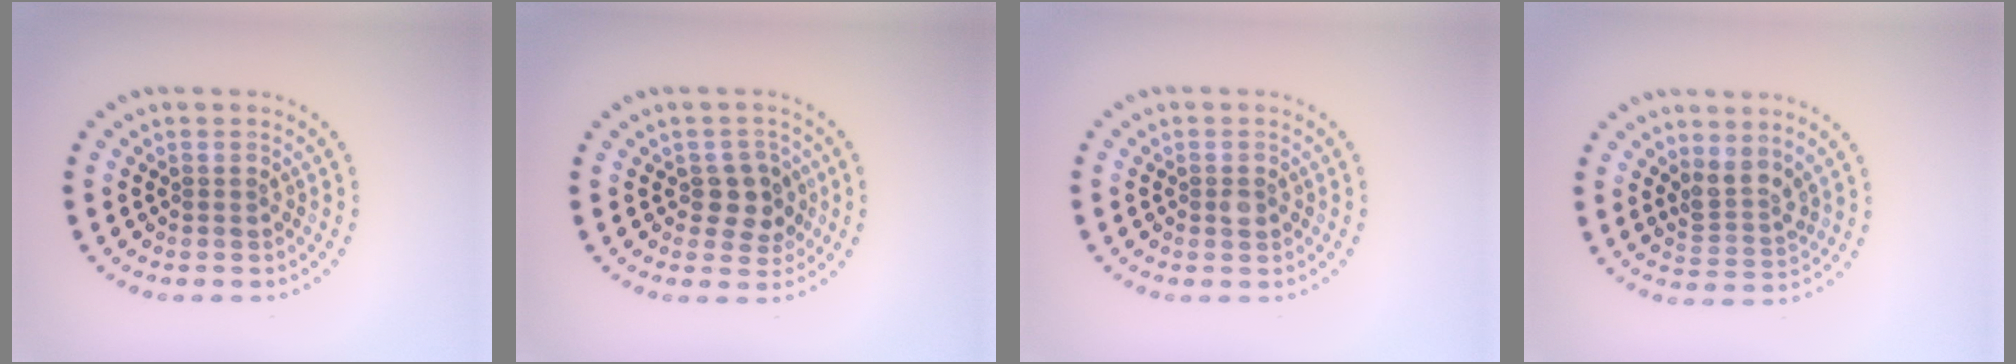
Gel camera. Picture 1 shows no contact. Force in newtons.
{"total": 2.9, "press": 2.7, "slide": 1.0}
{"total": 0.9, "press": 0.9, "slide": 0.0}
{"total": 2.6, "press": 2.0, "slide": 1.7}